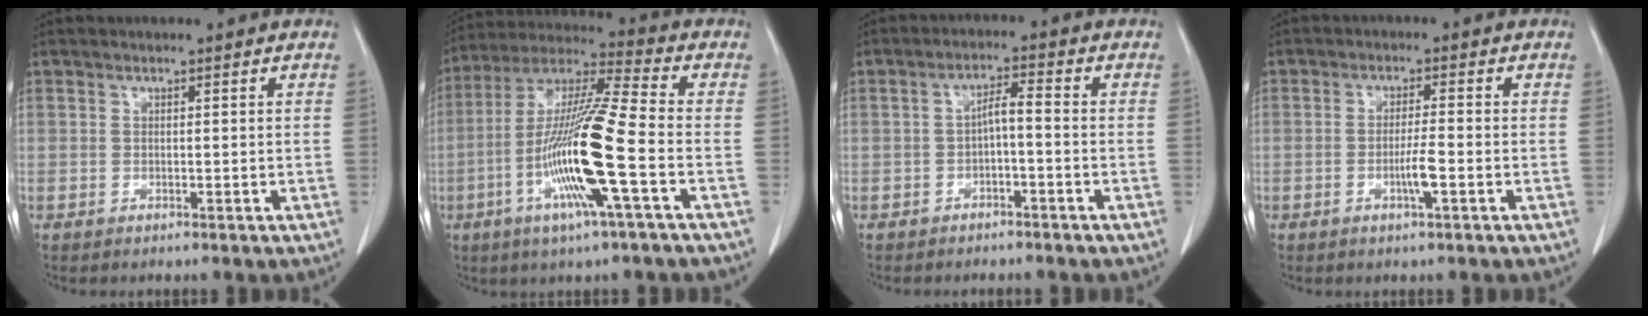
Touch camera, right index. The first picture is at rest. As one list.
[{"total": 16.8, "force": [-4.8, -0.1, 16.1], "torque": [-0.321, -0.011, -0.100]}, {"total": 3.1, "force": [-0.9, 0.5, 2.9], "torque": [-0.052, 0.013, -0.013]}, {"total": 3.5, "force": [-1.2, 0.0, 3.3], "torque": [-0.063, -0.004, -0.023]}]